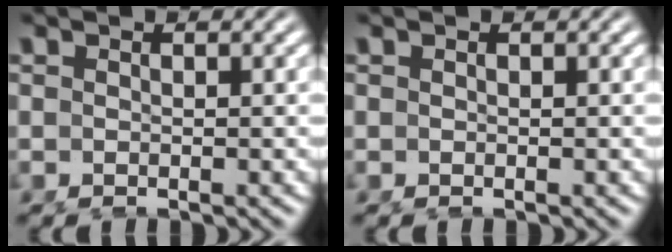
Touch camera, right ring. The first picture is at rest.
{"total": 0.0}